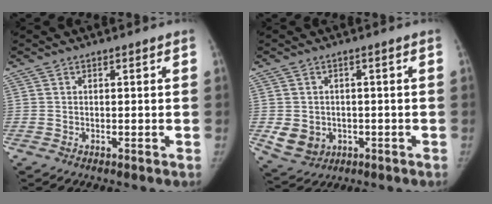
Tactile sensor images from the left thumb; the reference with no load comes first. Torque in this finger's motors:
{"motor_torque": [0.01, 0.03, 0.51, -0.51, 0.01]}